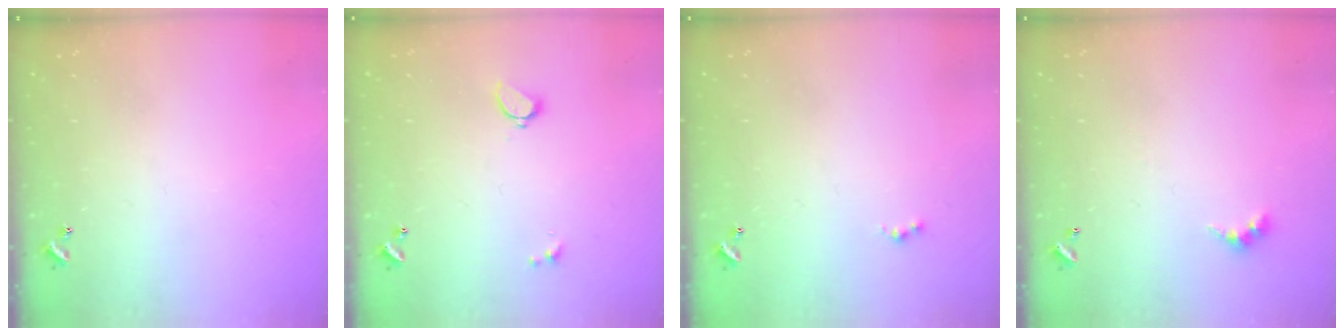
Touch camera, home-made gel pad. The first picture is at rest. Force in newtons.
{"total": 1.7, "press": 1.6, "slide": 0.5}
{"total": 0.8, "press": 0.5, "slide": 0.5}
{"total": 2.4, "press": 2.4, "slide": 0.5}